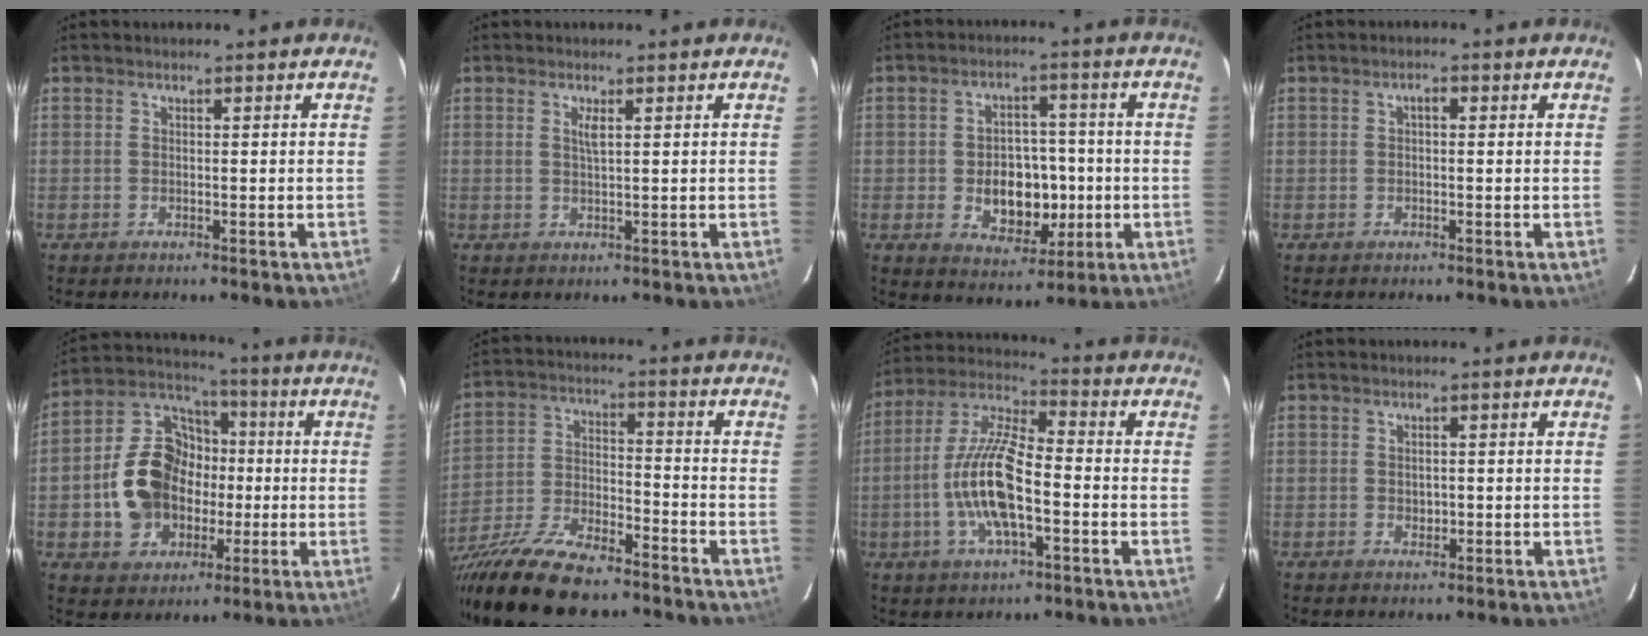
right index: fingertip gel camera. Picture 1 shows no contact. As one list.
[{"total": 1.7, "force": [0.7, 0.3, 1.5], "torque": [-0.027, -0.001, 0.012]}, {"total": 10.0, "force": [-1.8, 7.3, 6.7], "torque": [-0.127, 0.008, -0.010]}, {"total": 1.2, "force": [0.1, 0.7, 1.0], "torque": [-0.015, 0.008, -0.001]}, {"total": 15.4, "force": [-2.0, 12.5, 8.8], "torque": [-0.198, 0.037, -0.023]}, {"total": 18.7, "force": [-14.9, 5.3, 10.0], "torque": [-0.204, -0.037, -0.255]}, {"total": 14.1, "force": [-3.5, 4.7, 12.8], "torque": [-0.266, 0.001, -0.072]}, {"total": 1.3, "force": [0.0, 1.1, 0.6], "torque": [-0.006, 0.002, 0.002]}]